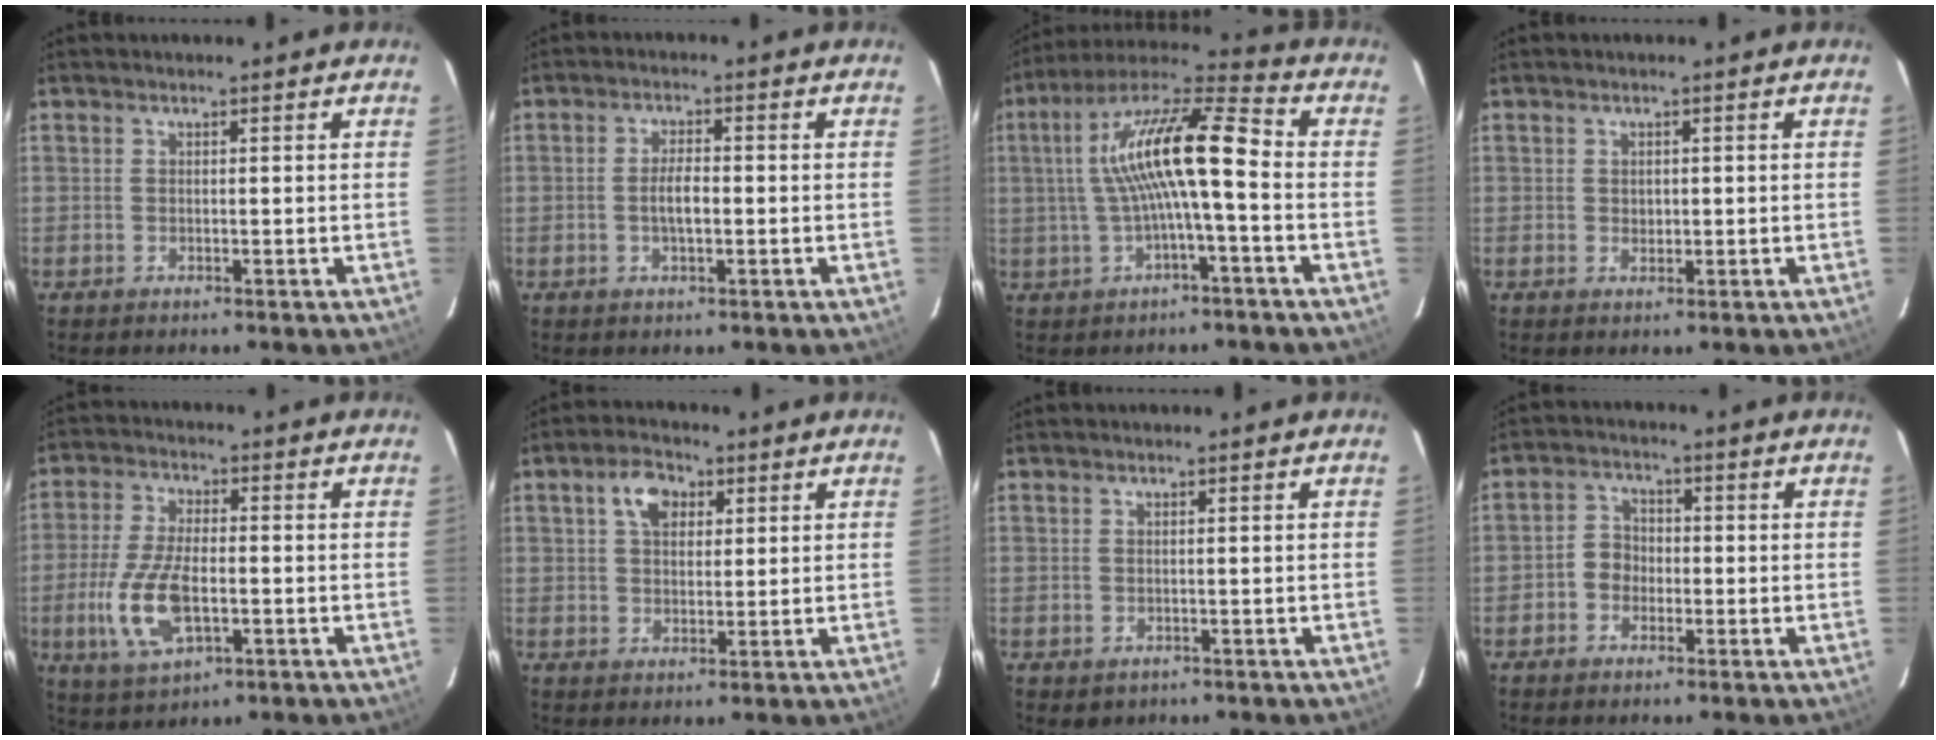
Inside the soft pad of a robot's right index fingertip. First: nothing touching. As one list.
[{"total": 3.5, "force": [-0.6, 1.2, 3.2], "torque": [-0.060, 0.001, -0.010]}, {"total": 14.3, "force": [-0.3, 2.5, 14.1], "torque": [-0.263, 0.029, -0.008]}, {"total": 1.3, "force": [0.2, 1.1, 0.5], "torque": [-0.006, 0.002, 0.004]}, {"total": 11.7, "force": [-2.8, 5.2, 10.1], "torque": [-0.216, -0.007, -0.048]}, {"total": 6.0, "force": [2.4, 3.9, 3.8], "torque": [-0.063, 0.021, 0.044]}, {"total": 1.3, "force": [0.1, 1.3, 0.3], "torque": [0.002, -0.001, 0.005]}, {"total": 4.0, "force": [-1.4, 3.4, 1.5], "torque": [-0.023, 0.015, -0.024]}]